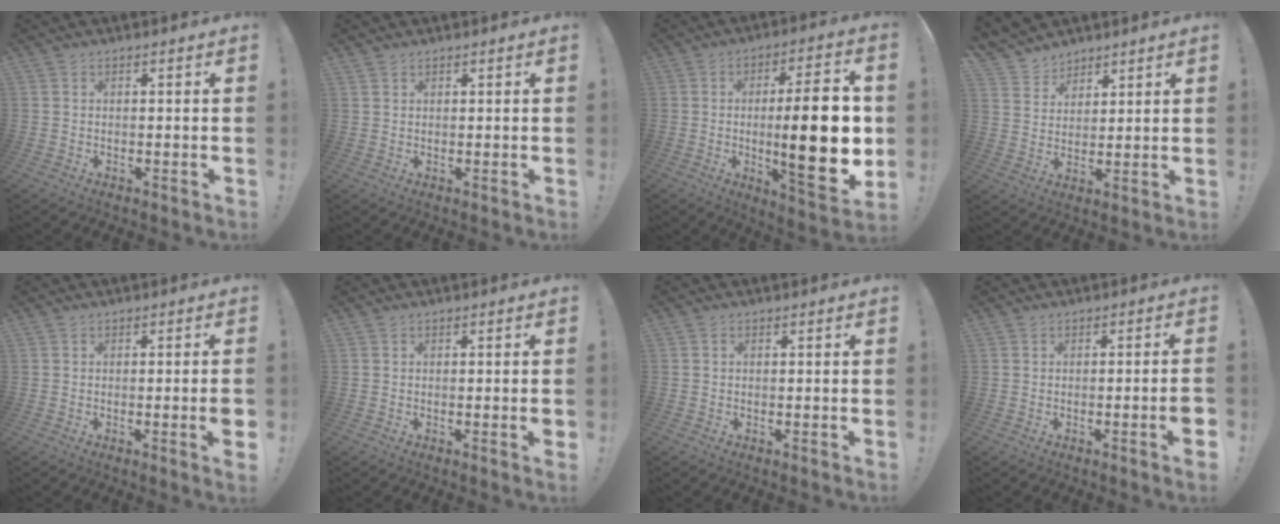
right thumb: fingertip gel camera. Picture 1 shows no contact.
{"total": 0.9, "force": [0.8, 0.5, 0.1], "torque": [0.006, -0.004, 0.014]}
{"total": 22.3, "force": [-0.6, 5.2, 21.7], "torque": [-0.327, -0.015, -0.009]}
{"total": 7.7, "force": [6.3, 4.4, 1.0], "torque": [-0.026, -0.050, 0.126]}
{"total": 3.4, "force": [-0.6, -0.1, 3.3], "torque": [-0.038, -0.013, -0.012]}
{"total": 1.5, "force": [0.1, -0.2, 1.5], "torque": [-0.019, -0.004, -0.001]}
{"total": 0.0}
{"total": 3.6, "force": [-1.1, -0.3, 3.4], "torque": [-0.046, -0.009, -0.018]}